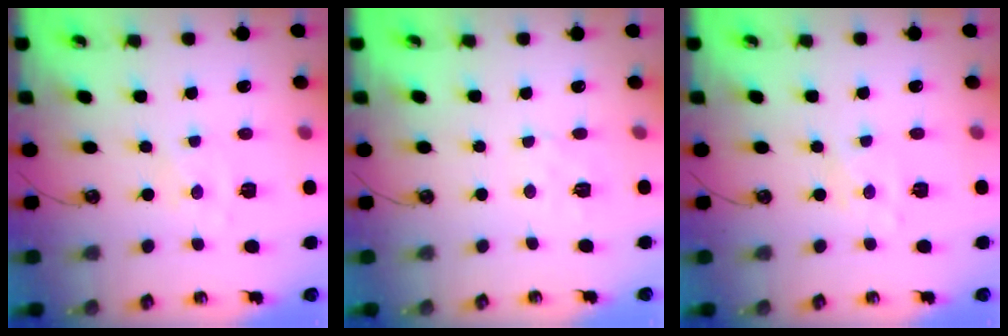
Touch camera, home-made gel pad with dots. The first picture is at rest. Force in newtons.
{"total": 3.4, "press": 3.3, "slide": 0.5}
{"total": 2.0, "press": 2.0, "slide": 0.3}